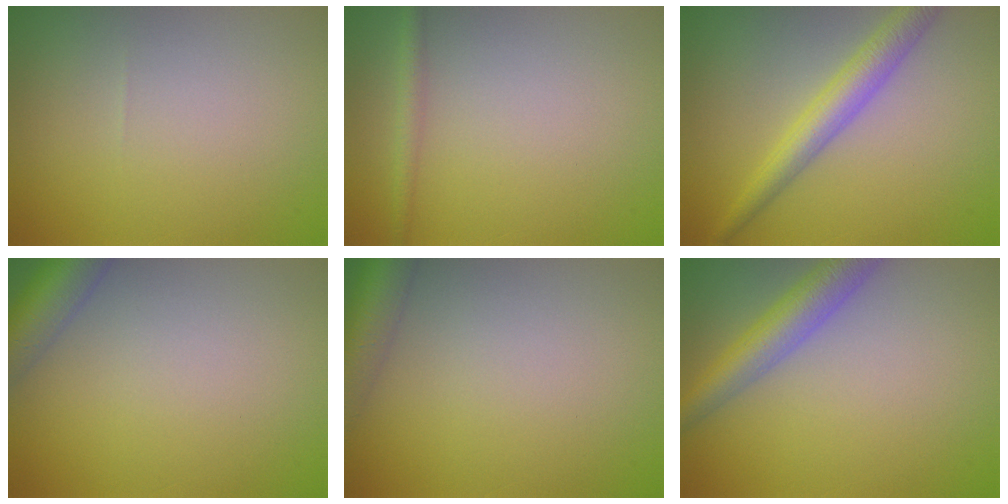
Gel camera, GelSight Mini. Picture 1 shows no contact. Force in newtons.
{"total": 1.5, "press": 1.5, "slide": 0.0}
{"total": 3.7, "press": 3.7, "slide": 0.1}
{"total": 4.9, "press": 4.9, "slide": 0.3}
{"total": 4.9, "press": 4.9, "slide": 0.3}
{"total": 4.4, "press": 4.4, "slide": 0.1}